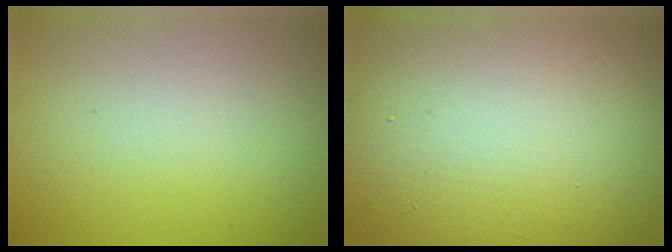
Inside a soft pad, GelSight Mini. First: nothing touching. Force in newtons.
{"total": 19.9, "press": 19.9, "slide": 1.1}